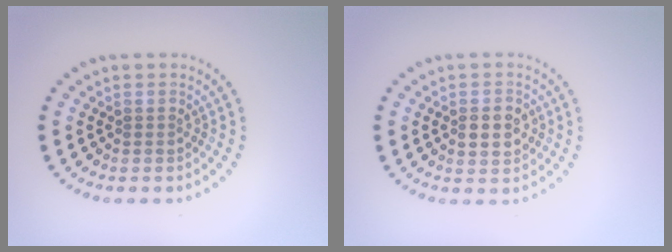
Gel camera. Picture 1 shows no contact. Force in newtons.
{"total": 2.4, "press": 2.4, "slide": 0.1}